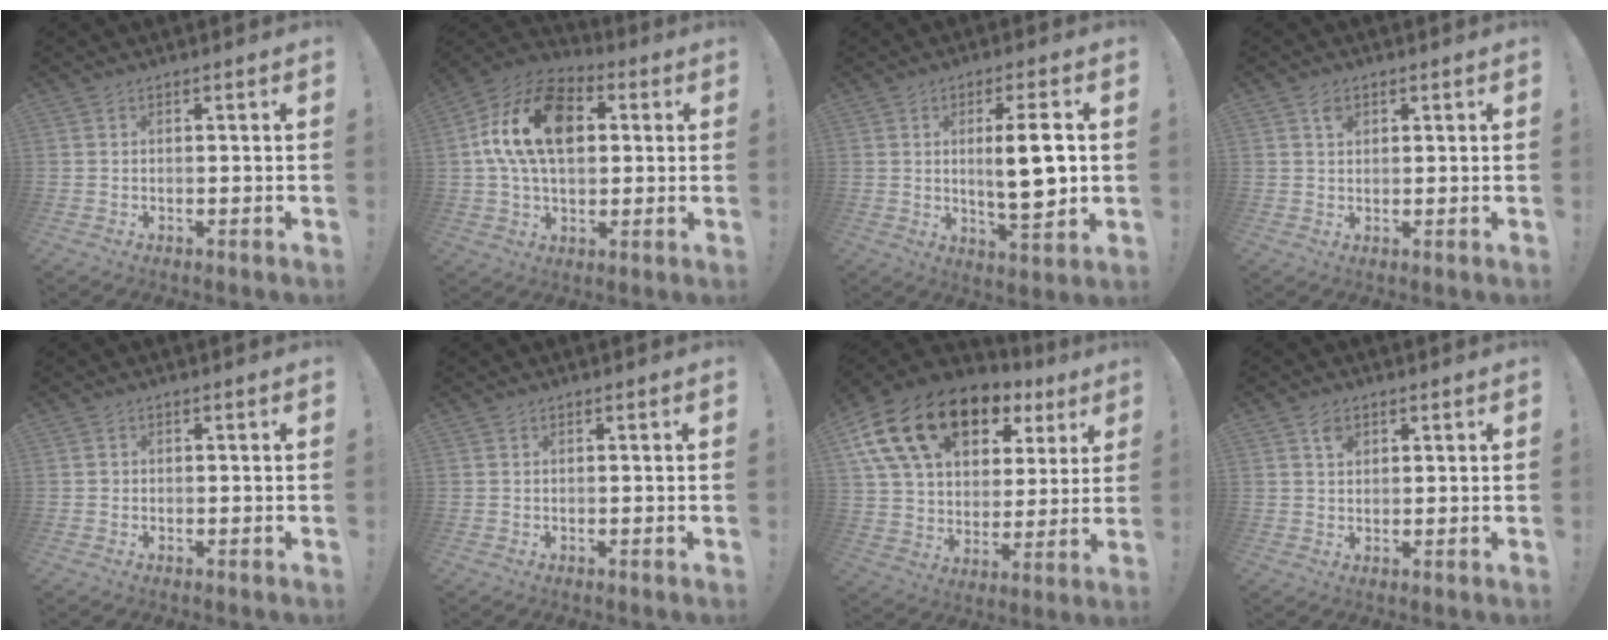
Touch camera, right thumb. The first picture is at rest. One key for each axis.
{"total": 19.0, "fx": 4.2, "fy": 12.4, "fz": 13.8, "tx": -0.234, "ty": 0.002, "tz": 0.076}
{"total": 11.5, "fx": 1.1, "fy": 2.3, "fz": 11.2, "tx": -0.172, "ty": -0.009, "tz": 0.011}
{"total": 2.5, "fx": 1.3, "fy": 1.7, "fz": 1.2, "tx": -0.005, "ty": -0.006, "tz": 0.018}
{"total": 0.8, "fx": -0.1, "fy": 0.8, "fz": 0.1, "tx": -0.005, "ty": 0.003, "tz": -0.002}
{"total": 0.0}
{"total": 21.8, "fx": 12.3, "fy": 12.7, "fz": 12.8, "tx": -0.211, "ty": -0.055, "tz": 0.232}
{"total": 3.0, "fx": 1.6, "fy": 2.2, "fz": 1.4, "tx": -0.011, "ty": -0.008, "tz": 0.025}